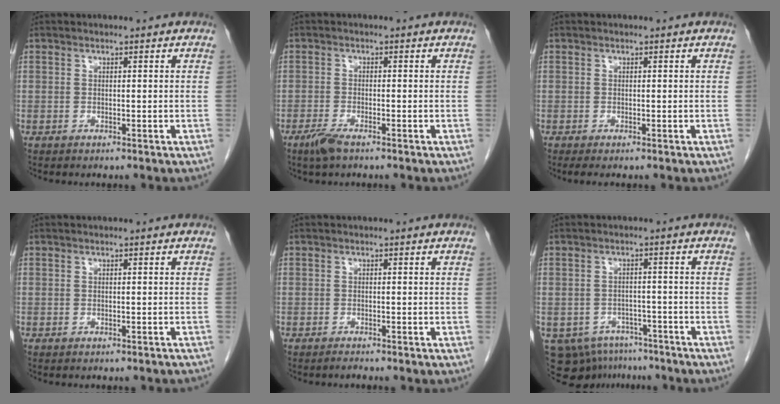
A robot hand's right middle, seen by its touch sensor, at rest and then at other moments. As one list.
[{"total": 2.9, "force": [-2.1, 0.6, 1.9], "torque": [-0.046, -0.005, -0.040]}, {"total": 1.0, "force": [-0.7, 0.1, 0.6], "torque": [-0.011, -0.004, -0.010]}, {"total": 2.7, "force": [-2.5, 0.7, 1.0], "torque": [-0.016, -0.006, -0.027]}, {"total": 0.7, "force": [-0.7, -0.1, 0.2], "torque": [-0.010, -0.003, -0.011]}, {"total": 10.3, "force": [-8.2, 5.8, 2.3], "torque": [-0.042, 0.007, -0.102]}]